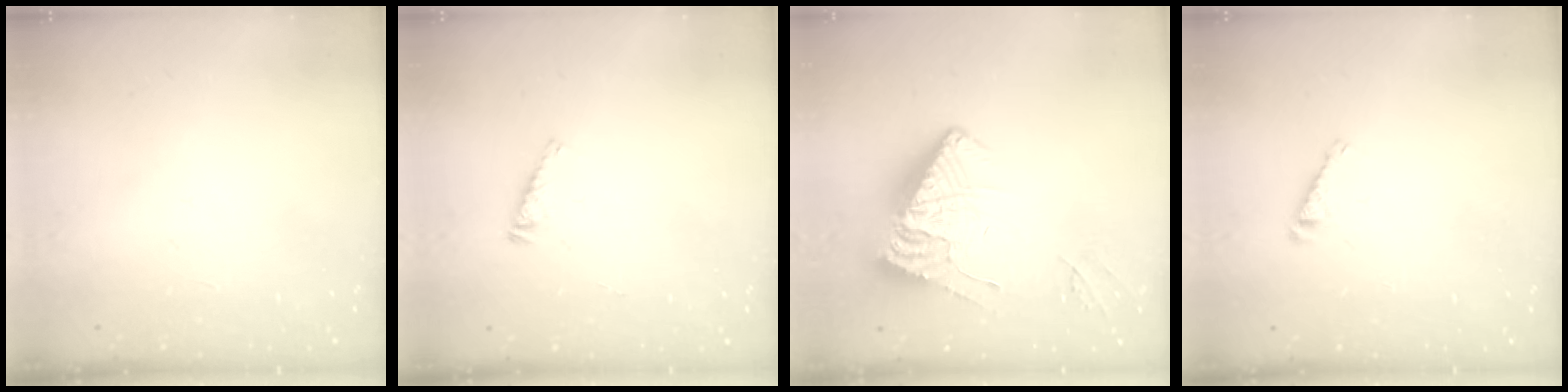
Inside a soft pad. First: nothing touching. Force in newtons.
{"total": 3.5, "press": 3.5, "slide": 0.4}
{"total": 13.7, "press": 13.6, "slide": 1.3}
{"total": 3.2, "press": 3.2, "slide": 0.4}